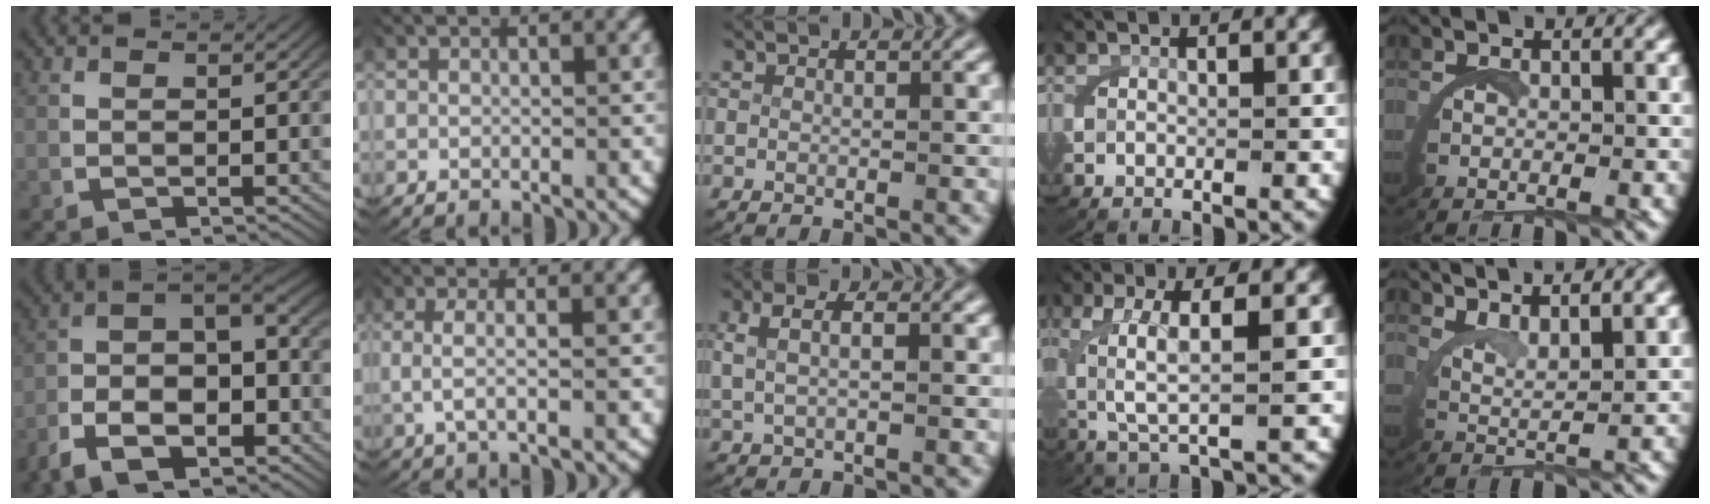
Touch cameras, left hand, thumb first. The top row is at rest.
{"thumb": {"total": 11.5, "force": [-1.7, 7.8, 8.2], "torque": [-0.144, -0.016, -0.037]}, "index": {"total": 3.2, "force": [0.0, 1.1, 3.0], "torque": [-0.069, -0.004, 0.001]}, "middle": {"total": 3.7, "force": [0.8, 2.2, 2.8], "torque": [-0.062, 0.006, 0.014]}, "ring": {"total": 5.0, "force": [0.7, 1.9, 4.6], "torque": [-0.101, -0.007, 0.023]}, "little": {"total": 5.4, "force": [4.6, 1.3, 2.5], "torque": [-0.059, 0.003, 0.071]}}